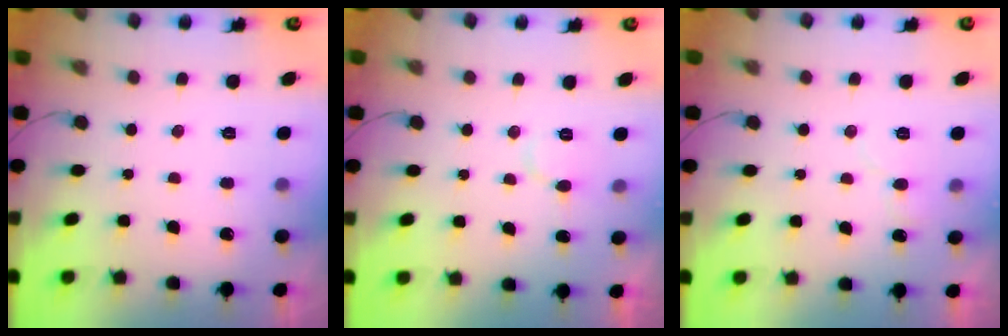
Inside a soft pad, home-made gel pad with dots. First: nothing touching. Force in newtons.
{"total": 4.0, "press": 4.0, "slide": 0.5}
{"total": 5.6, "press": 5.6, "slide": 0.2}